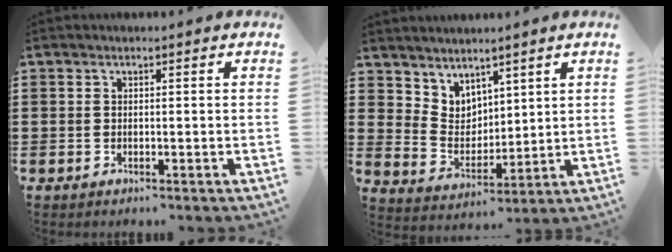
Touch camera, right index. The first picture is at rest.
{"total": 4.8, "force": [3.8, 2.9, -0.5], "torque": [-0.017, -0.018, 0.072]}